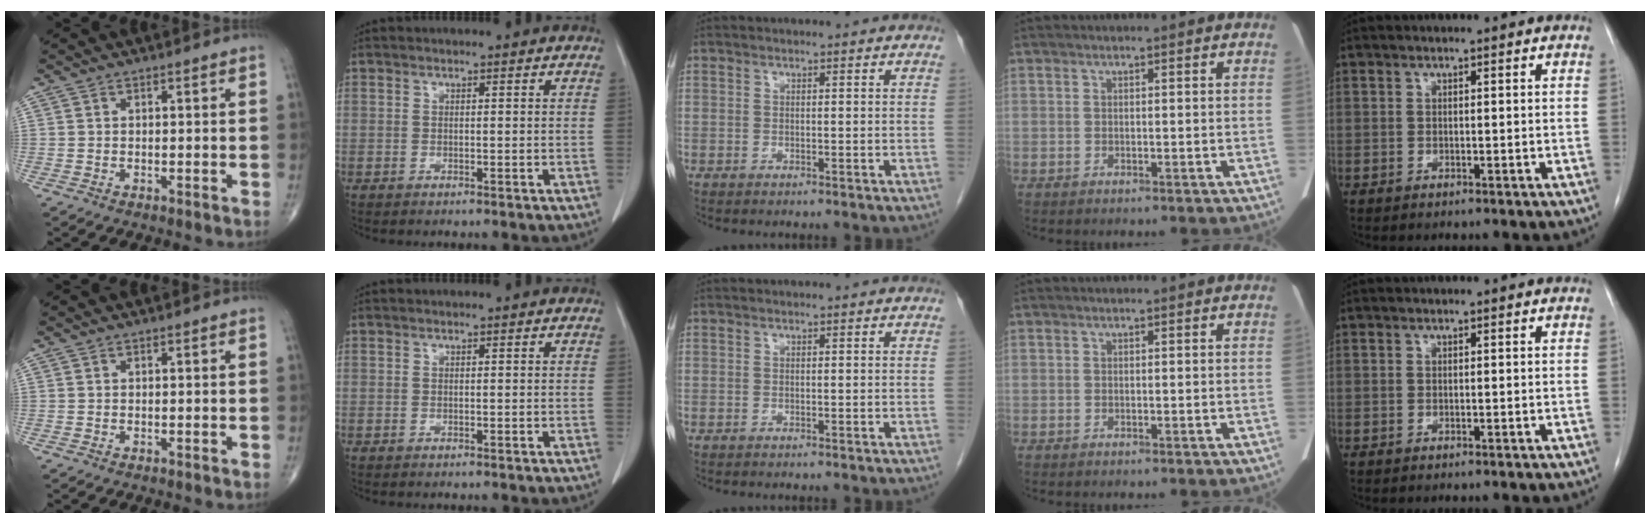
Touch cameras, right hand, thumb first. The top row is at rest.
{}